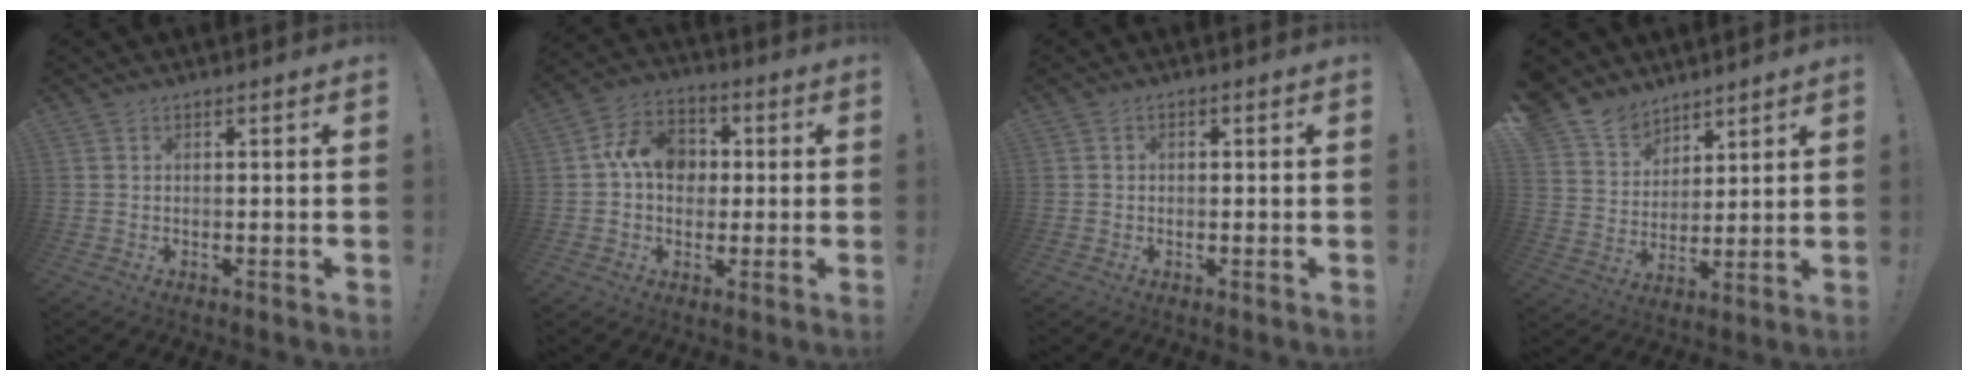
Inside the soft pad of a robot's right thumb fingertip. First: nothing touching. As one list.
[{"total": 12.7, "force": [1.8, 10.2, 7.3], "torque": [-0.112, 0.014, 0.037]}, {"total": 1.1, "force": [-0.5, 0.9, 0.4], "torque": [-0.006, 0.005, -0.010]}, {"total": 10.6, "force": [8.4, 6.3, 1.4], "torque": [-0.045, -0.065, 0.169]}]